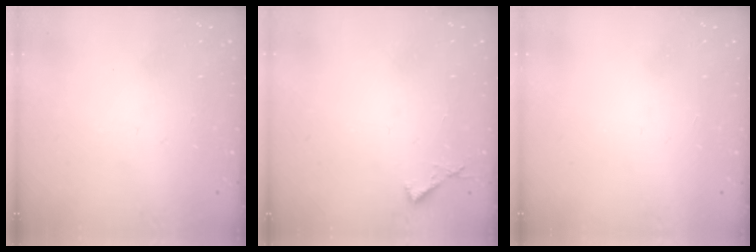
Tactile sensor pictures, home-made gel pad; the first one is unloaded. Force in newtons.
{"total": 3.6, "press": 3.6, "slide": 0.3}
{"total": 1.5, "press": 1.5, "slide": 0.1}